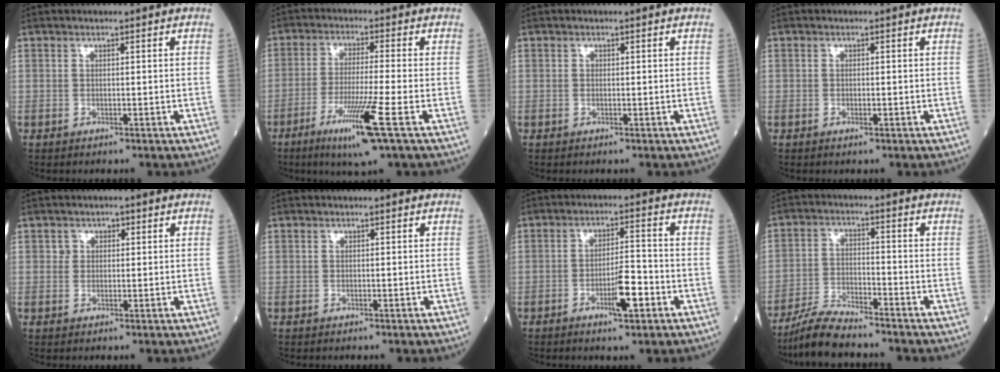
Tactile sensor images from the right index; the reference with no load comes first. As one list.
[{"total": 9.8, "force": [-4.7, -1.0, 8.5], "torque": [-0.157, -0.029, -0.089]}, {"total": 0.0}, {"total": 0.7, "force": [-0.4, 0.2, 0.6], "torque": [-0.009, -0.001, -0.007]}, {"total": 1.6, "force": [0.5, 1.5, 0.3], "torque": [0.004, 0.002, 0.003]}, {"total": 0.0}, {"total": 5.8, "force": [-2.6, 1.0, 5.1], "torque": [-0.086, 0.000, -0.043]}, {"total": 7.2, "force": [-6.6, 0.5, 2.8], "torque": [-0.058, -0.017, -0.127]}]